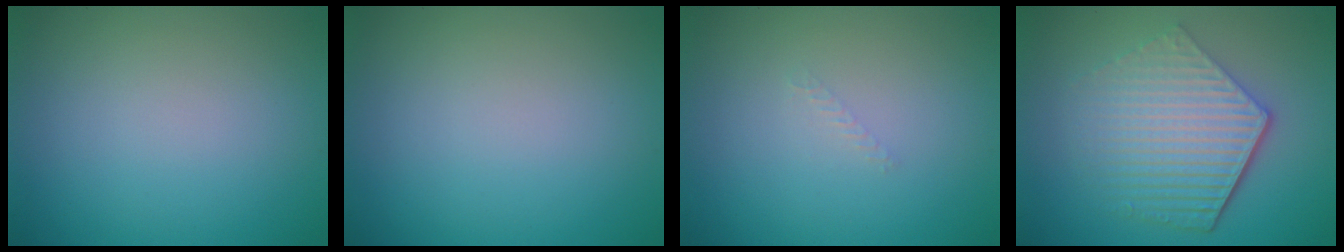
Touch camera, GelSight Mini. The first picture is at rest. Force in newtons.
{"total": 0.0}
{"total": 0.6, "press": 0.6, "slide": 0.1}
{"total": 6.1, "press": 4.4, "slide": 4.3}